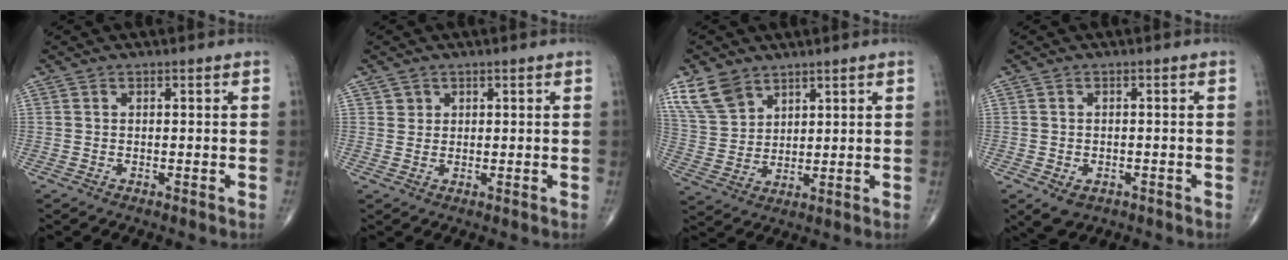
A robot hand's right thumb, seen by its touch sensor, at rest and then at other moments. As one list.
[{"total": 1.6, "force": [0.9, 1.4, 0.1], "torque": [0.015, -0.003, 0.009]}, {"total": 8.6, "force": [5.8, 5.3, 3.4], "torque": [-0.057, -0.019, 0.124]}, {"total": 4.0, "force": [-1.9, 2.8, 2.2], "torque": [-0.032, 0.002, -0.019]}]